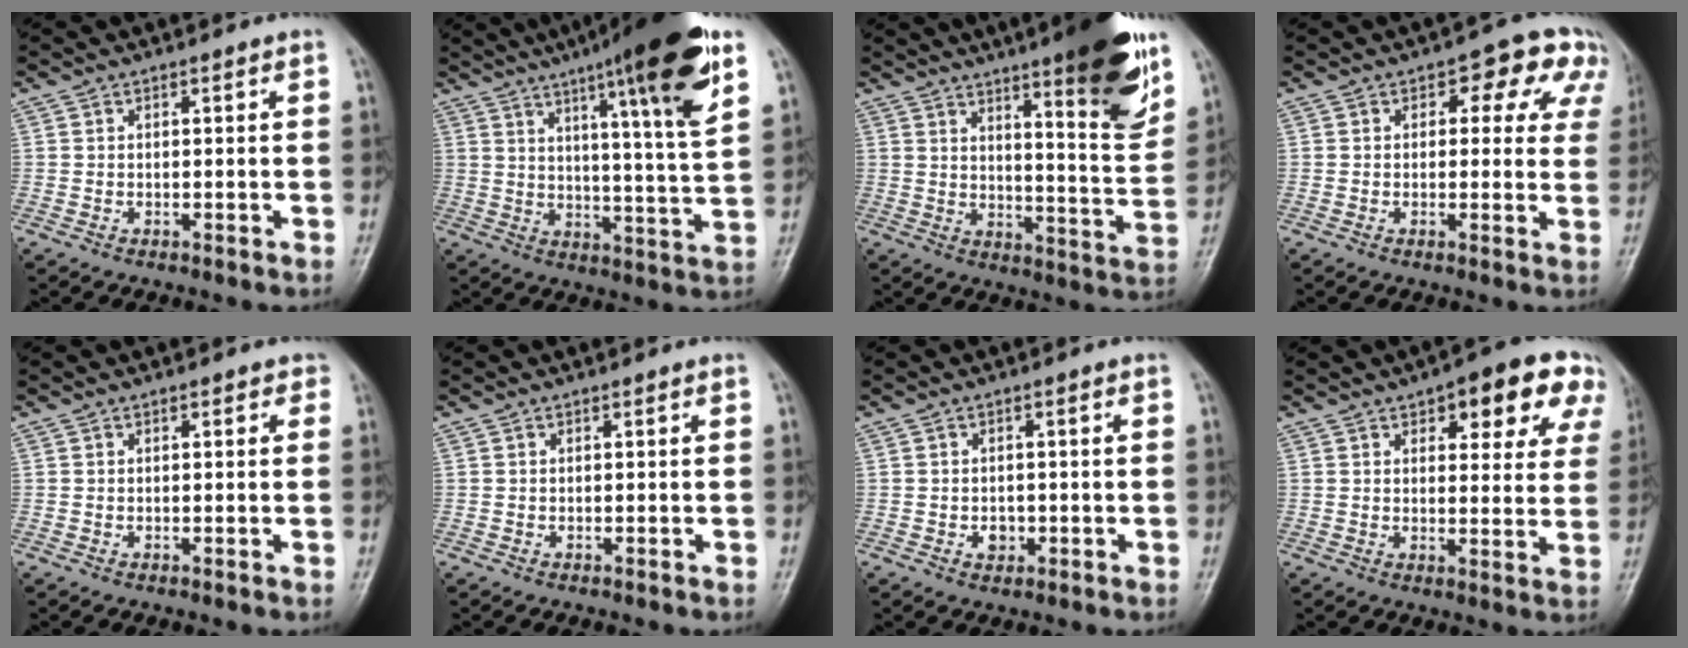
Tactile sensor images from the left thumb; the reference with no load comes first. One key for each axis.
{"total": 19.5, "fx": 10.8, "fy": 2.1, "fz": 16.1, "tx": -0.220, "ty": -0.042, "tz": 0.155}
{"total": 17.9, "fx": 10.7, "fy": 3.0, "fz": 14.0, "tx": -0.162, "ty": -0.061, "tz": 0.155}
{"total": 9.5, "fx": 4.0, "fy": 5.7, "fz": 6.5, "tx": -0.013, "ty": 0.000, "tz": 0.037}
{"total": 1.4, "fx": 0.6, "fy": 0.8, "fz": 1.0, "tx": -0.002, "ty": 0.002, "tz": 0.003}
{"total": 0.0}
{"total": 2.3, "fx": -0.6, "fy": 1.8, "fz": 1.2, "tx": -0.008, "ty": 0.003, "tz": -0.007}
{"total": 13.5, "fx": 7.0, "fy": 5.7, "fz": 10.0, "tx": -0.071, "ty": -0.016, "tz": 0.081}